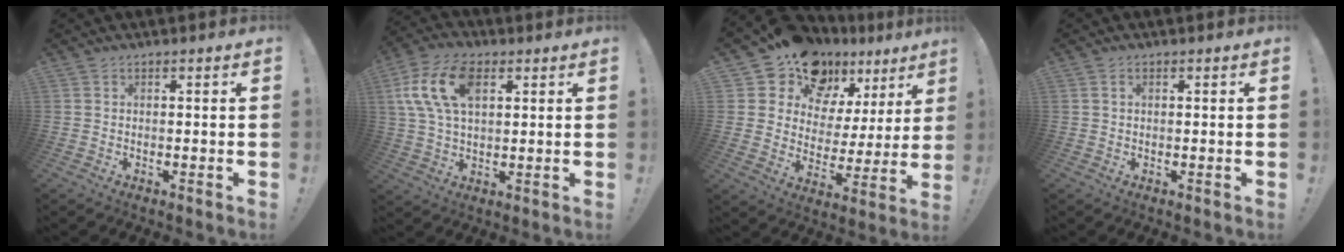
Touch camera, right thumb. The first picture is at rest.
{"total": 14.9, "force": [4.9, 8.8, 11.0], "torque": [-0.220, -0.001, 0.090]}
{"total": 16.1, "force": [12.7, 8.5, 5.0], "torque": [-0.083, -0.095, 0.235]}
{"total": 1.0, "force": [0.4, 0.5, 0.7], "torque": [-0.010, -0.001, 0.006]}